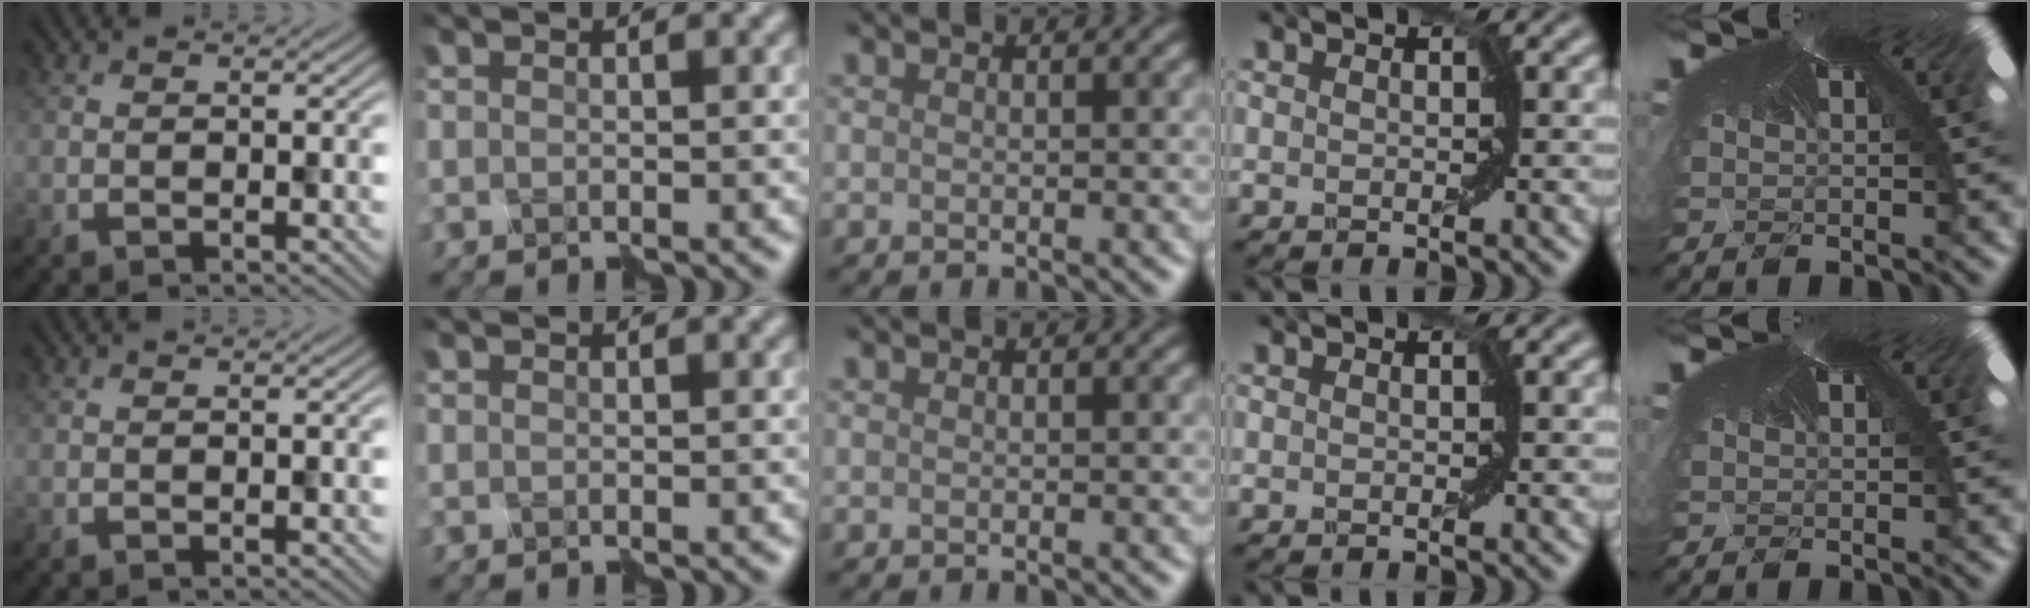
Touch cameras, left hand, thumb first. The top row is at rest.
{}